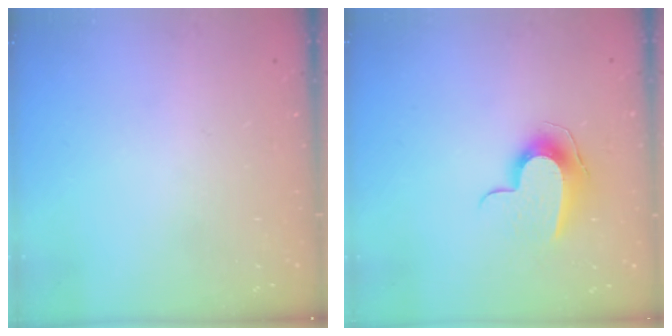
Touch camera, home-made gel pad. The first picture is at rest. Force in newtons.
{"total": 9.5, "press": 9.5, "slide": 0.2}